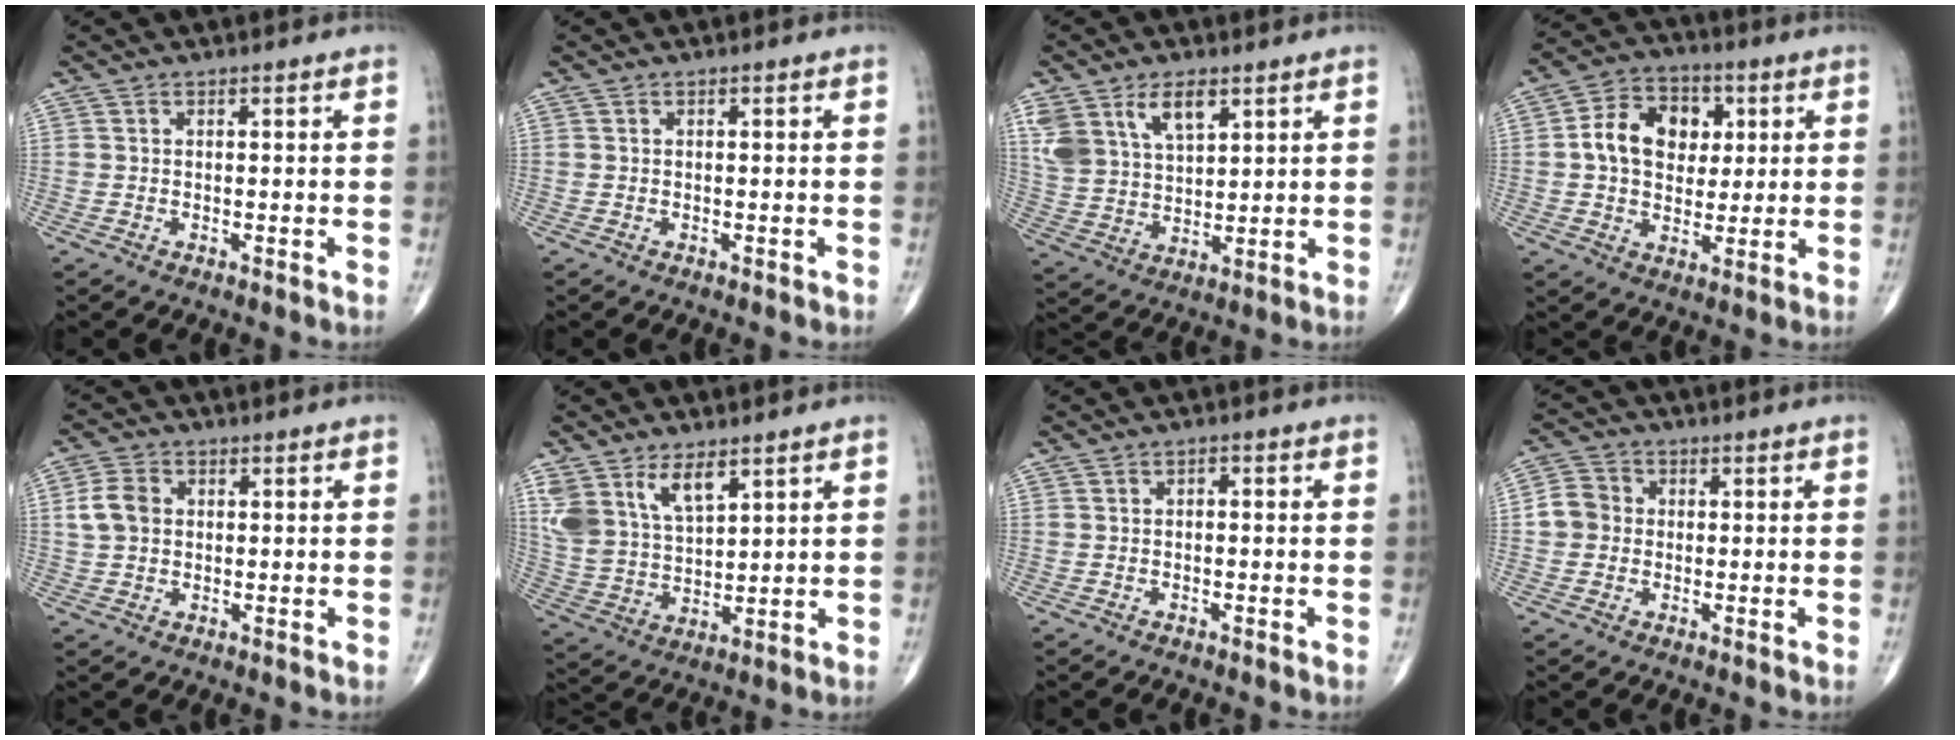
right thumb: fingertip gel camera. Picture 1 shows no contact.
{"total": 0.0}
{"total": 10.7, "force": [5.7, 5.8, 7.0], "torque": [-0.126, -0.017, 0.120]}
{"total": 12.5, "force": [2.1, 9.4, 8.1], "torque": [-0.101, 0.008, 0.029]}
{"total": 5.2, "force": [0.7, 4.0, 3.3], "torque": [-0.062, 0.007, 0.011]}
{"total": 10.1, "force": [5.9, 5.1, 6.5], "torque": [-0.115, -0.023, 0.127]}
{"total": 1.0, "force": [-0.1, 0.6, 0.8], "torque": [-0.007, 0.006, -0.006]}
{"total": 4.8, "force": [-0.2, 4.5, 1.8], "torque": [-0.018, 0.012, -0.013]}